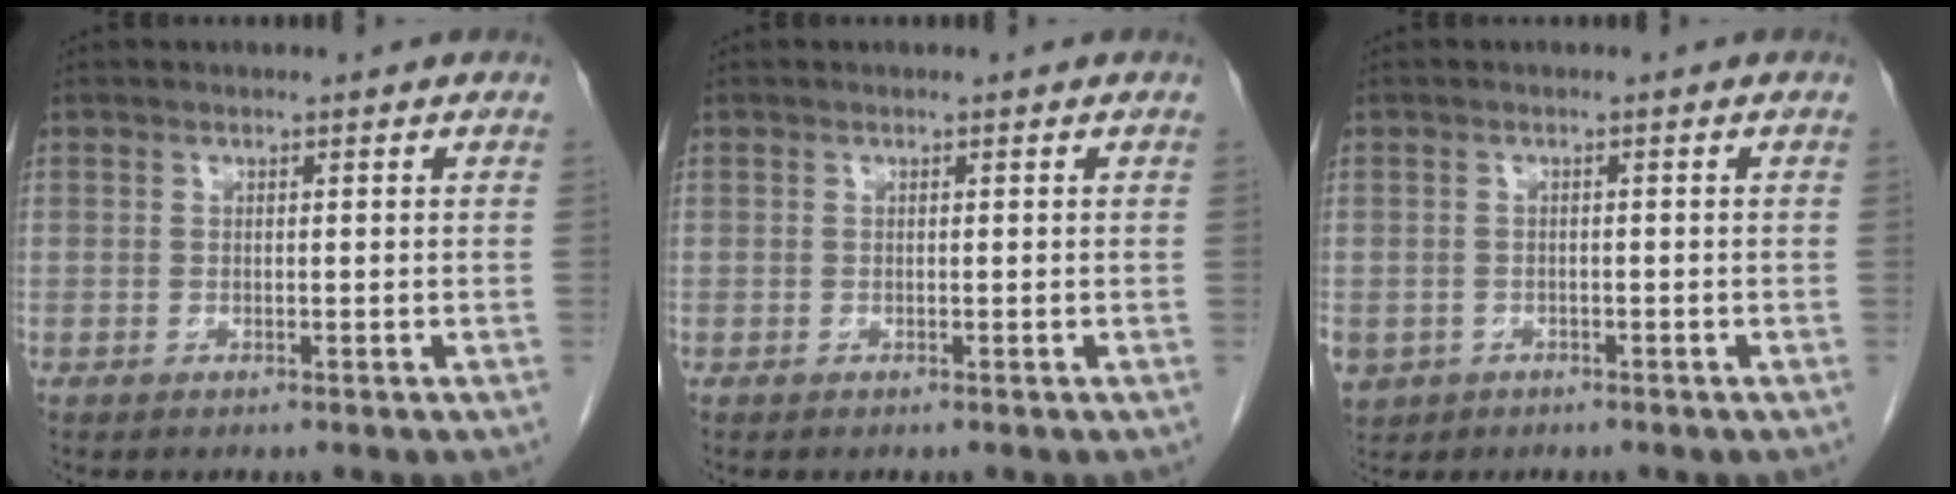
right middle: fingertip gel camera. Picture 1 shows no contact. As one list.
[{"total": 0.0}, {"total": 5.0, "force": [-2.6, 4.1, 1.2], "torque": [-0.028, 0.001, -0.038]}]